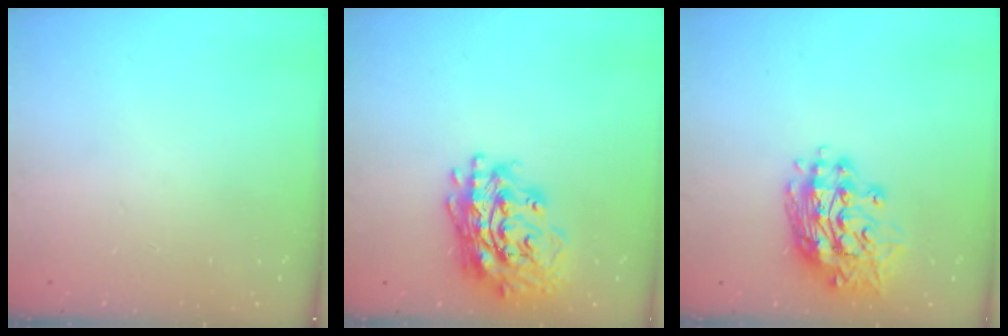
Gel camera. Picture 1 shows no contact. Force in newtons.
{"total": 19.4, "press": 19.2, "slide": 3.0}
{"total": 15.0, "press": 14.9, "slide": 1.4}